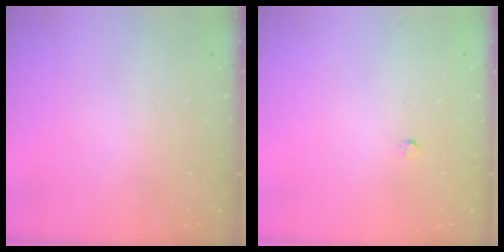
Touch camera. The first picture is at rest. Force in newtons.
{"total": 2.6, "press": 2.5, "slide": 0.4}